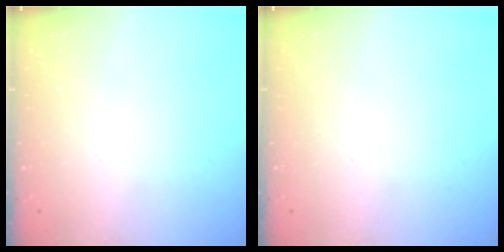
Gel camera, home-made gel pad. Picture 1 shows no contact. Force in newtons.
{"total": 0.0}